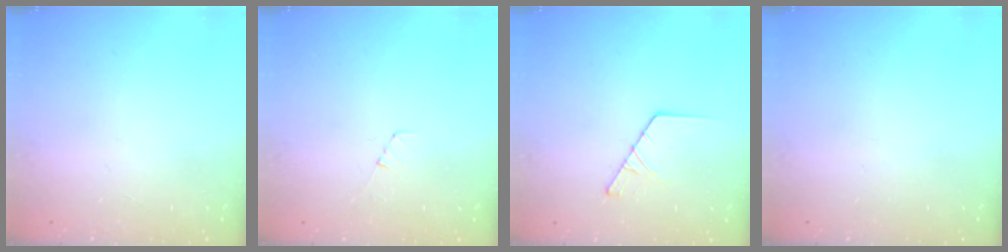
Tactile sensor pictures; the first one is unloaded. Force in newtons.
{"total": 3.8, "press": 3.8, "slide": 0.3}
{"total": 2.5, "press": 2.5, "slide": 0.3}
{"total": 0.0}